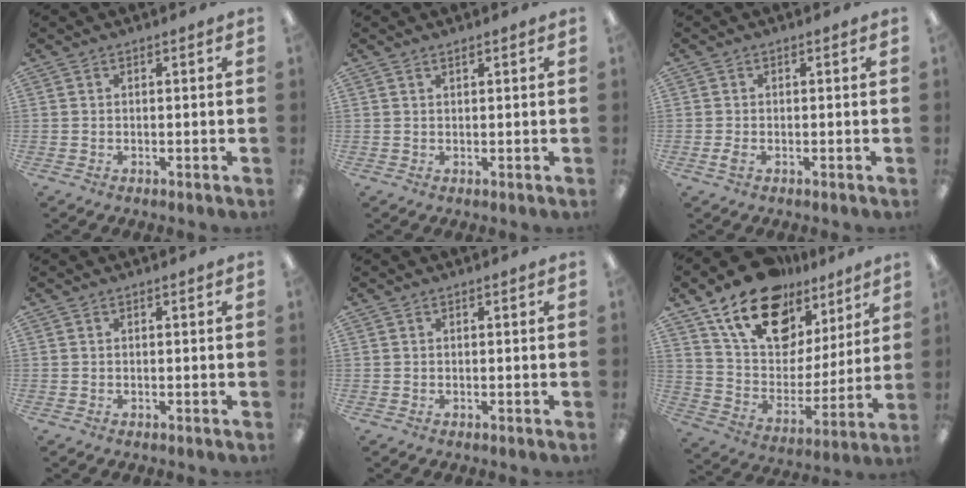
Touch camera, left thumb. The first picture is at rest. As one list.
[{"total": 1.0, "force": [0.8, 0.2, 0.4], "torque": [-0.010, 0.000, 0.016]}, {"total": 1.7, "force": [-0.5, 0.8, 1.4], "torque": [-0.030, 0.000, -0.010]}, {"total": 0.0}, {"total": 0.0}, {"total": 19.1, "force": [12.8, 11.1, 8.7], "torque": [-0.155, -0.070, 0.230]}]